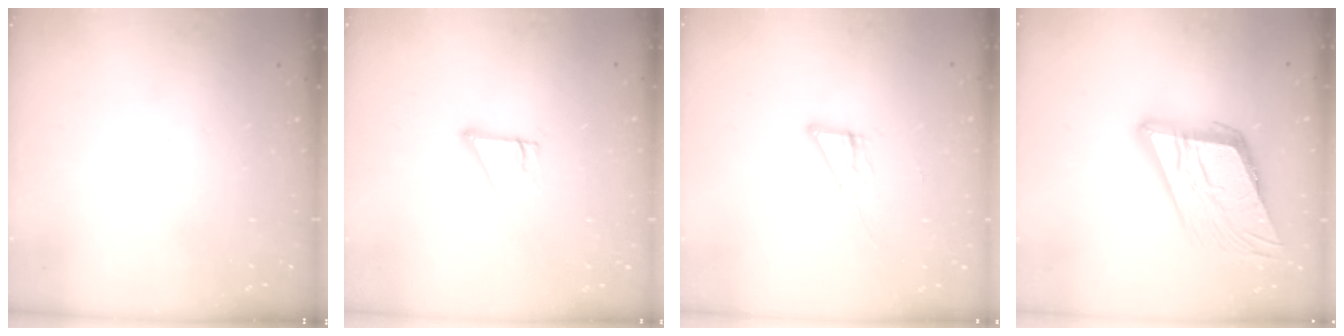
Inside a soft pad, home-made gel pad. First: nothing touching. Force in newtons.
{"total": 4.2, "press": 4.2, "slide": 0.3}
{"total": 6.6, "press": 6.6, "slide": 0.3}
{"total": 20.0, "press": 19.7, "slide": 3.6}